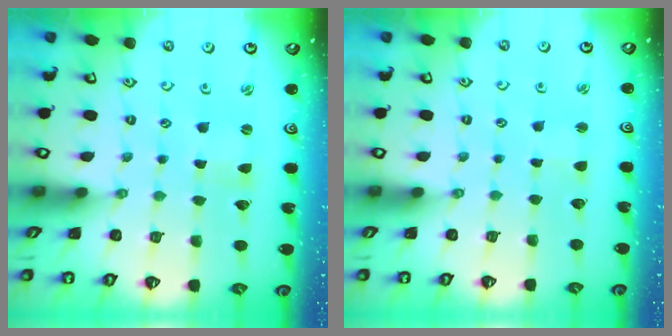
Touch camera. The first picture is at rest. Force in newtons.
{"total": 1.8, "press": 1.8, "slide": 0.2}